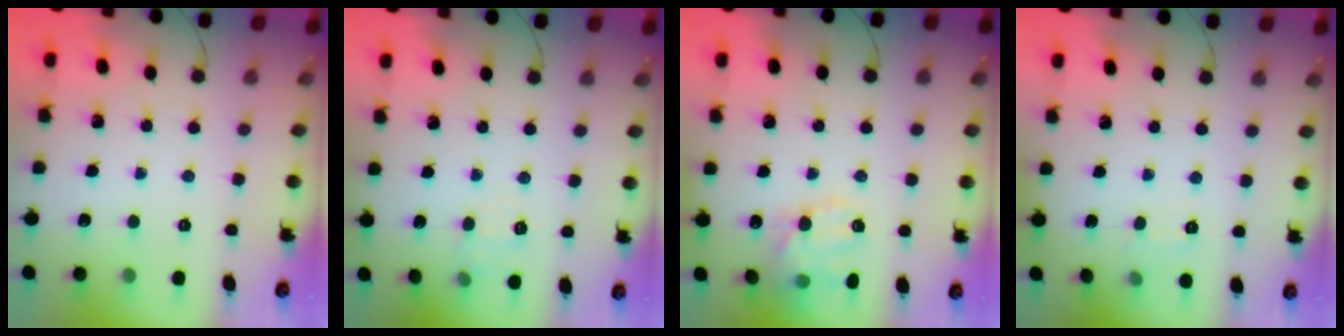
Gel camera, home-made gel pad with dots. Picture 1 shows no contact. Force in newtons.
{"total": 6.8, "press": 6.6, "slide": 1.5}
{"total": 14.0, "press": 13.9, "slide": 1.6}
{"total": 2.7, "press": 2.2, "slide": 1.6}